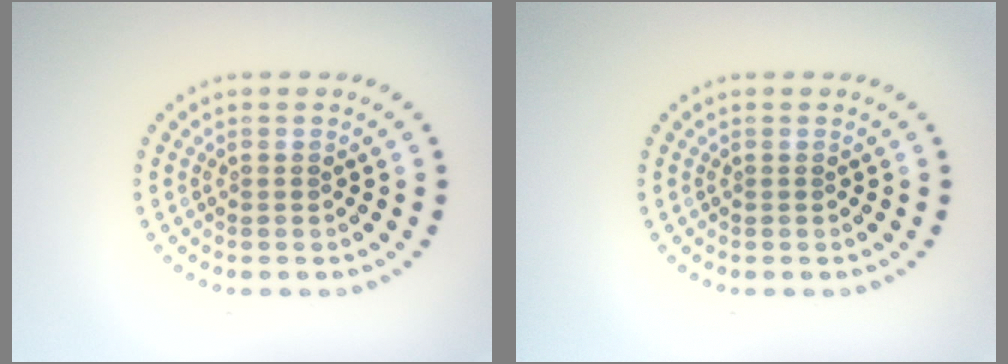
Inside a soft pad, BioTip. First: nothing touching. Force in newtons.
{"total": 0.0}